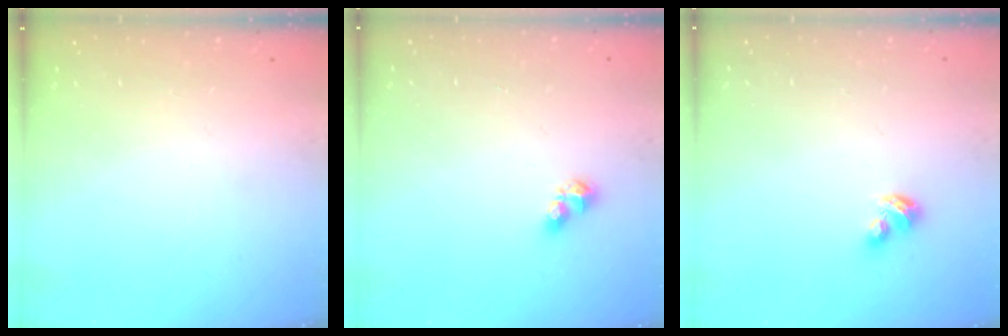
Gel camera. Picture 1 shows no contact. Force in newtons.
{"total": 5.7, "press": 5.7, "slide": 0.5}
{"total": 2.9, "press": 2.8, "slide": 0.5}